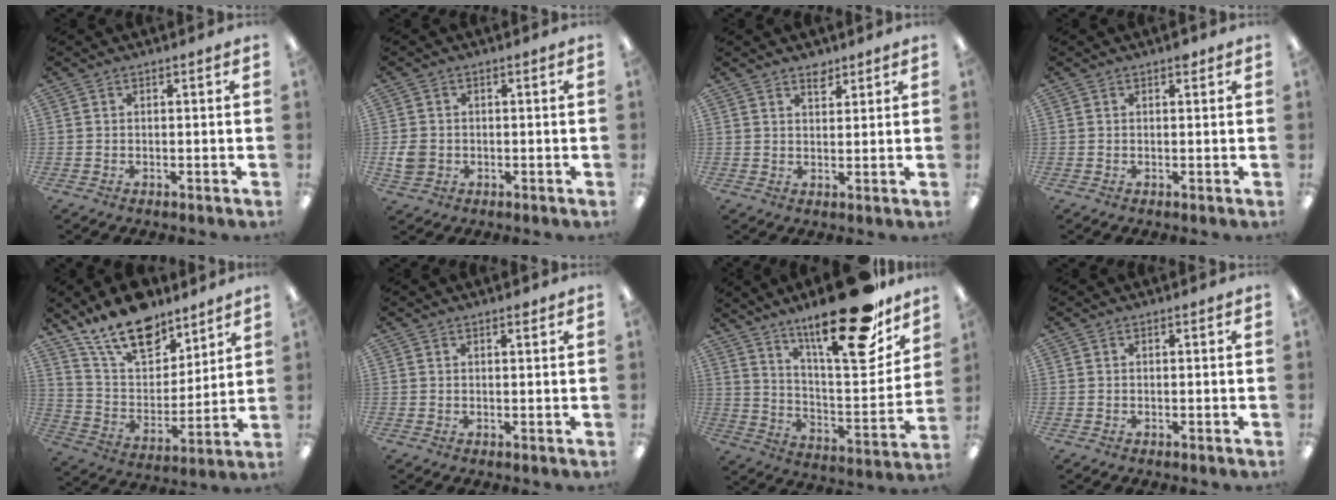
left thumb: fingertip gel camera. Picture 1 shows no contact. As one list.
[{"total": 4.0, "force": [-0.3, 3.5, 2.0], "torque": [-0.033, 0.002, -0.006]}, {"total": 3.2, "force": [2.6, 1.5, 1.0], "torque": [0.001, -0.017, 0.044]}, {"total": 1.4, "force": [0.9, 0.6, 0.8], "torque": [-0.003, -0.004, 0.012]}, {"total": 17.2, "force": [13.2, 8.0, 7.6], "torque": [-0.138, -0.080, 0.238]}, {"total": 1.2, "force": [1.0, 0.3, 0.6], "torque": [-0.004, -0.003, 0.016]}, {"total": 25.2, "force": [18.1, 6.6, 16.3], "torque": [-0.234, -0.123, 0.287]}, {"total": 0.0}]